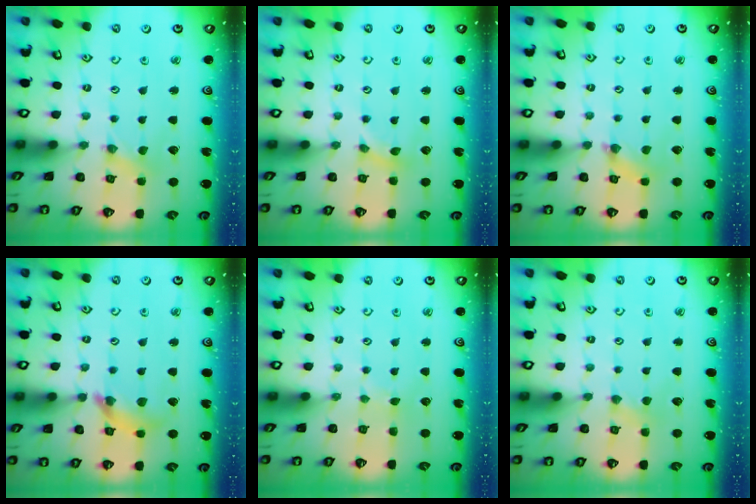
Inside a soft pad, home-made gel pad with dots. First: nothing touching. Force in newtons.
{"total": 2.9, "press": 2.8, "slide": 0.4}
{"total": 1.5, "press": 1.5, "slide": 0.3}
{"total": 9.7, "press": 9.6, "slide": 1.1}
{"total": 1.1, "press": 1.1, "slide": 0.2}
{"total": 0.9, "press": 0.8, "slide": 0.3}